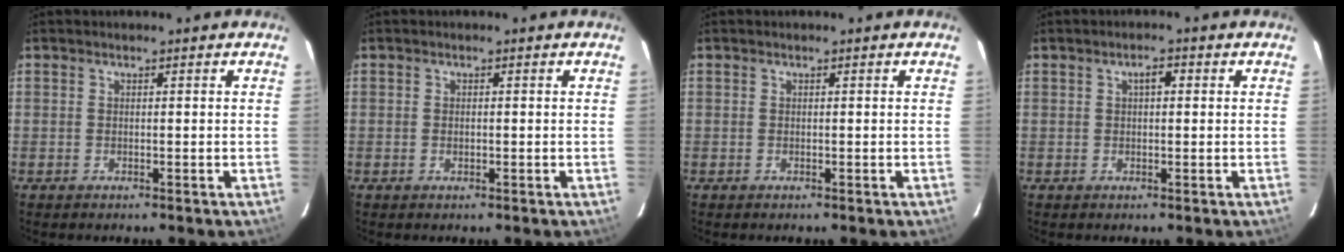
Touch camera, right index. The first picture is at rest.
{"total": 0.6, "force": [-0.1, 0.4, 0.5], "torque": [-0.007, 0.000, -0.002]}
{"total": 0.0}
{"total": 1.9, "force": [0.5, 1.0, 1.6], "torque": [-0.026, 0.009, 0.008]}